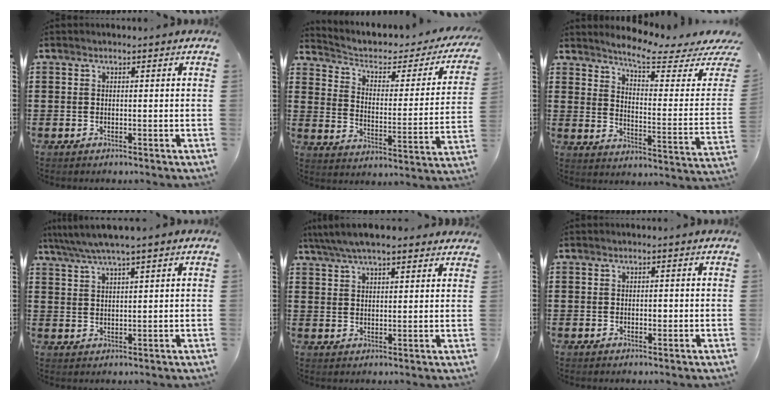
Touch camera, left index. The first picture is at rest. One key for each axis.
{"total": 3.3, "fx": 1.8, "fy": 1.7, "fz": 2.1, "tx": -0.054, "ty": -0.016, "tz": 0.022}
{"total": 5.6, "fx": 4.6, "fy": 0.4, "fz": 3.2, "tx": -0.070, "ty": -0.039, "tz": 0.069}
{"total": 4.0, "fx": 3.1, "fy": -0.1, "fz": 2.5, "tx": -0.056, "ty": -0.007, "tz": 0.055}
{"total": 5.7, "fx": 5.0, "fy": 1.1, "fz": 2.5, "tx": -0.062, "ty": -0.007, "tz": 0.091}
{"total": 0.9, "fx": 0.1, "fy": 0.5, "fz": 0.7, "tx": -0.015, "ty": 0.005, "tz": 0.000}